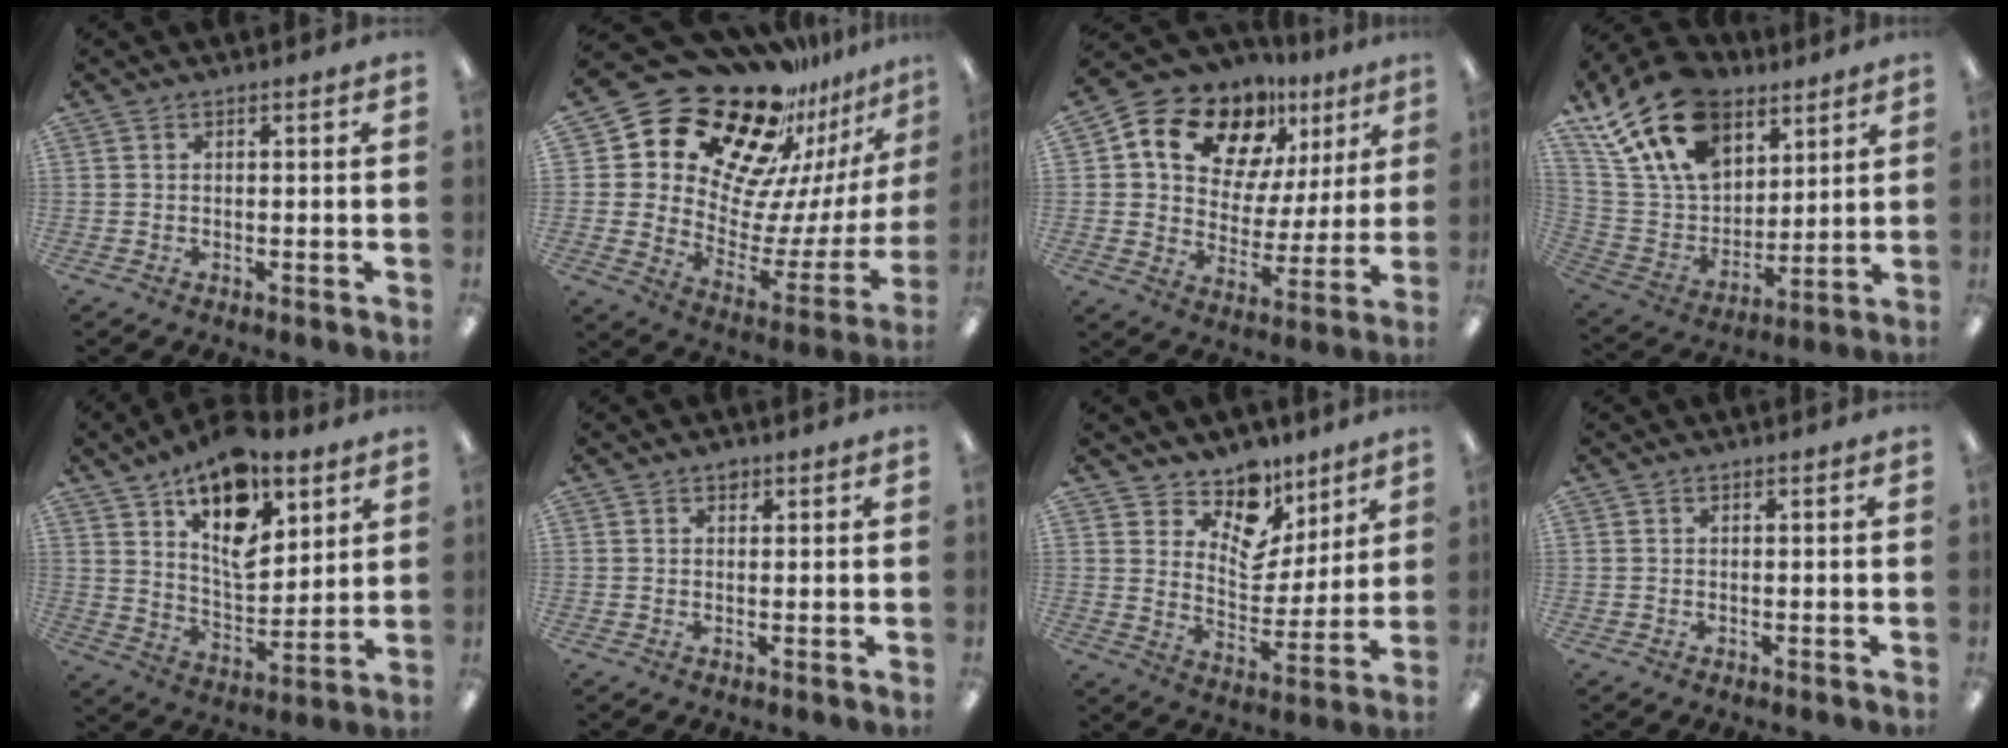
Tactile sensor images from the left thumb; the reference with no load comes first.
{"total": 23.9, "force": [18.8, 11.8, 8.8], "torque": [-0.143, -0.158, 0.344]}
{"total": 15.6, "force": [10.4, 9.7, 6.4], "torque": [-0.124, -0.062, 0.190]}
{"total": 20.8, "force": [12.8, 12.9, 10.2], "torque": [-0.217, -0.056, 0.238]}
{"total": 16.7, "force": [10.4, 8.3, 10.1], "torque": [-0.147, -0.053, 0.179]}
{"total": 1.3, "force": [0.8, 0.9, 0.4], "torque": [-0.001, -0.001, 0.013]}
{"total": 10.8, "force": [8.3, 6.4, 2.7], "torque": [-0.056, -0.071, 0.159]}
{"total": 0.0}